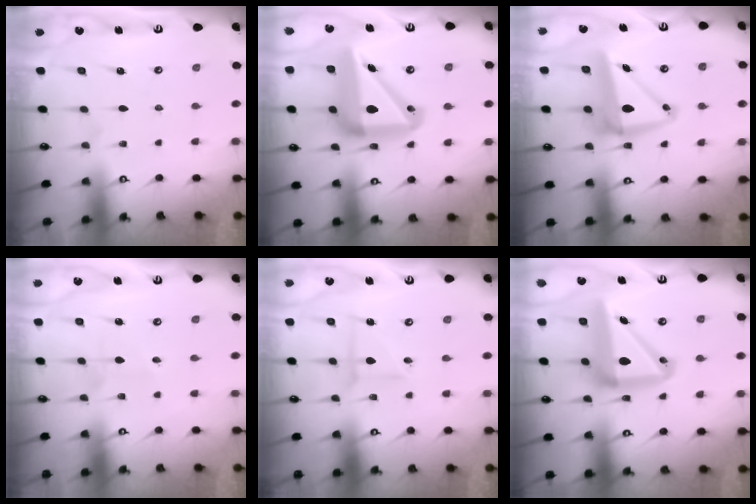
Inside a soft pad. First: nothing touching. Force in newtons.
{"total": 20.8, "press": 20.6, "slide": 2.9}
{"total": 9.4, "press": 9.1, "slide": 2.4}
{"total": 2.7, "press": 2.6, "slide": 0.3}
{"total": 4.2, "press": 4.1, "slide": 0.5}
{"total": 16.2, "press": 16.1, "slide": 1.9}